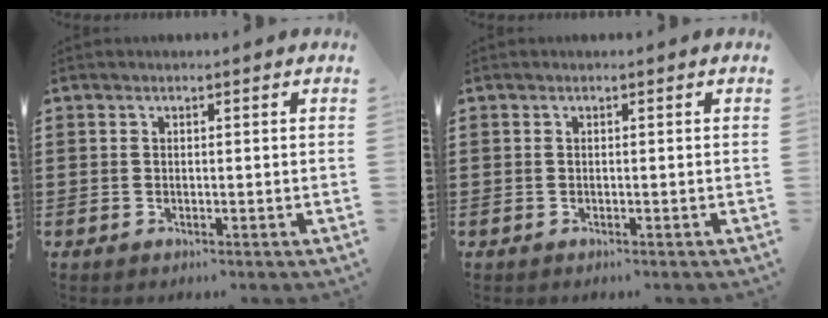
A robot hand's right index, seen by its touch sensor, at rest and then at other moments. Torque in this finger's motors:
{"motor_torque": [0.92, 1.22, 0.00, 0.00]}